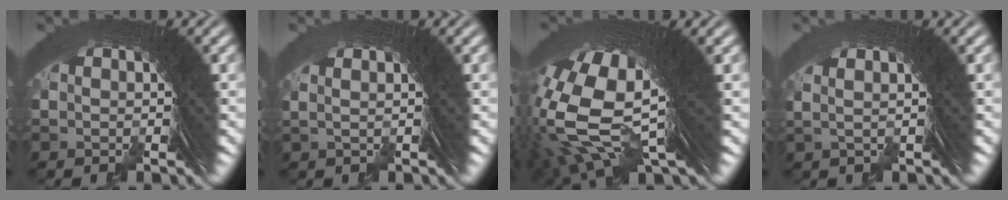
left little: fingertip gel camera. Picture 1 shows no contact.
{"total": 1.7, "force": [0.8, -0.1, 1.5], "torque": [-0.023, 0.008, 0.013]}
{"total": 16.9, "force": [4.5, 8.7, 13.7], "torque": [-0.275, -0.010, 0.081]}
{"total": 2.4, "force": [1.2, 0.3, 2.1], "torque": [-0.034, 0.010, 0.018]}